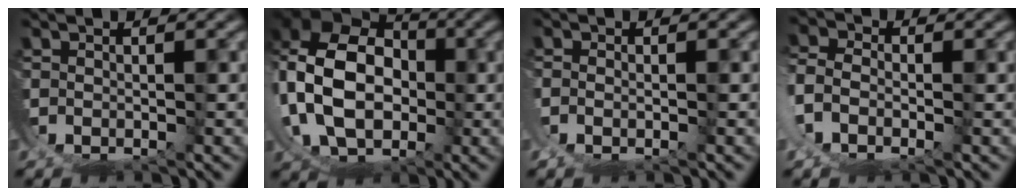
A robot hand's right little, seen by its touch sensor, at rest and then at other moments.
{"total": 12.4, "force": [3.0, 10.0, 6.7], "torque": [-0.169, -0.024, 0.049]}
{"total": 0.9, "force": [-0.1, 0.4, 0.9], "torque": [-0.016, -0.006, 0.001]}
{"total": 2.9, "force": [-1.0, 2.3, 1.5], "torque": [-0.053, -0.012, -0.013]}